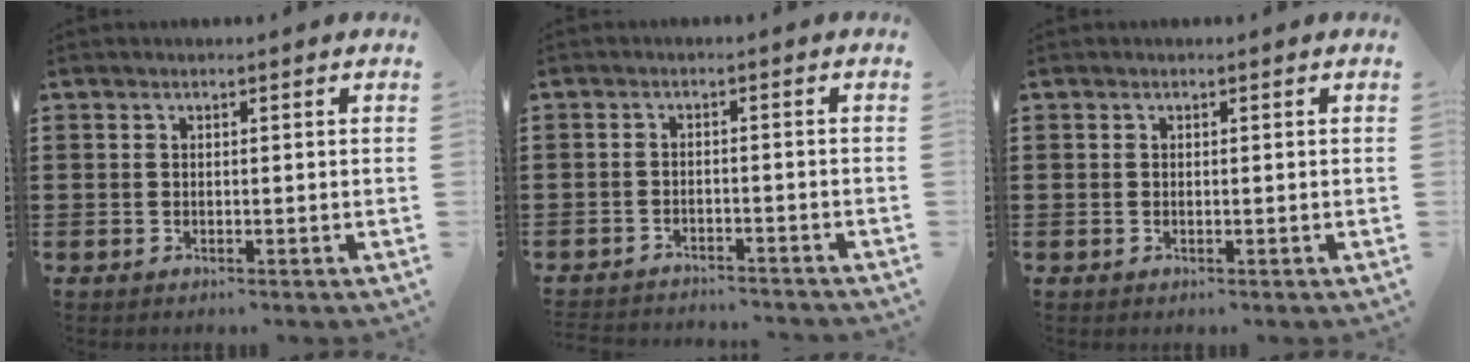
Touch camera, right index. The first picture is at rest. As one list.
[{"total": 2.3, "force": [-2.3, 0.0, 0.0], "torque": [-0.006, 0.000, -0.050]}, {"total": 0.0}]